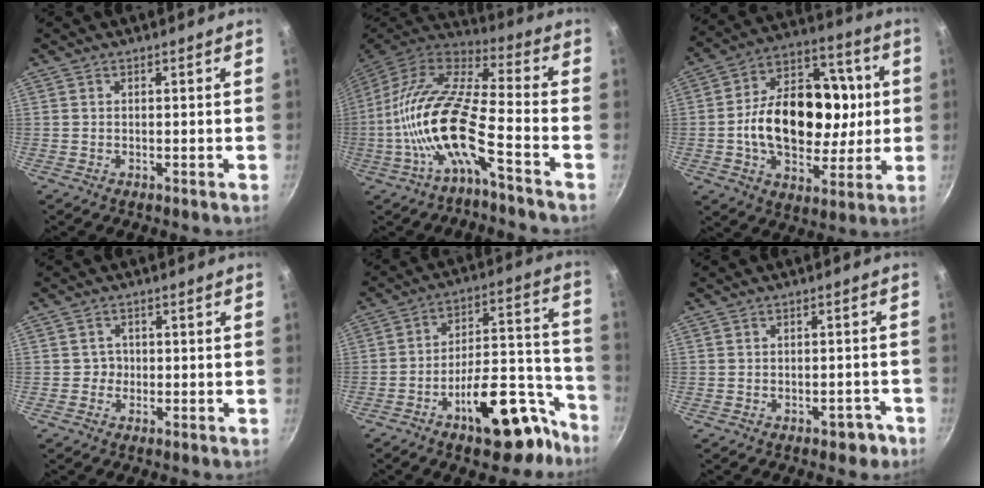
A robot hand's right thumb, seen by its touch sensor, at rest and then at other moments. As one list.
[{"total": 17.8, "force": [-6.4, 4.5, 16.0], "torque": [-0.345, 0.062, -0.125]}, {"total": 23.1, "force": [-0.1, 14.9, 17.6], "torque": [-0.255, 0.029, 0.003]}, {"total": 1.9, "force": [-0.3, 1.8, 0.4], "torque": [0.008, 0.009, -0.011]}, {"total": 16.5, "force": [-10.1, 6.3, 11.4], "torque": [-0.130, 0.096, -0.152]}, {"total": 3.0, "force": [-2.0, 1.8, 1.4], "torque": [-0.003, 0.020, -0.022]}]